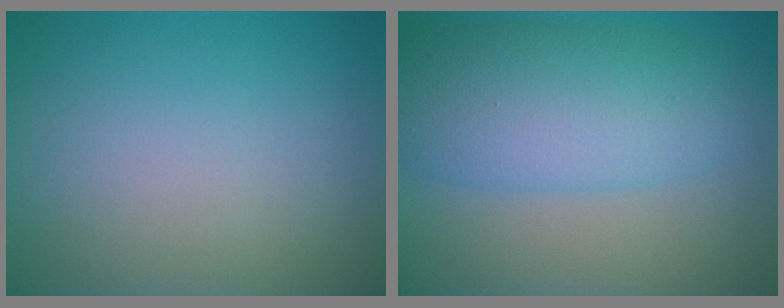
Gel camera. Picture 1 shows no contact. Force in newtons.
{"total": 7.7, "press": 7.7, "slide": 0.3}